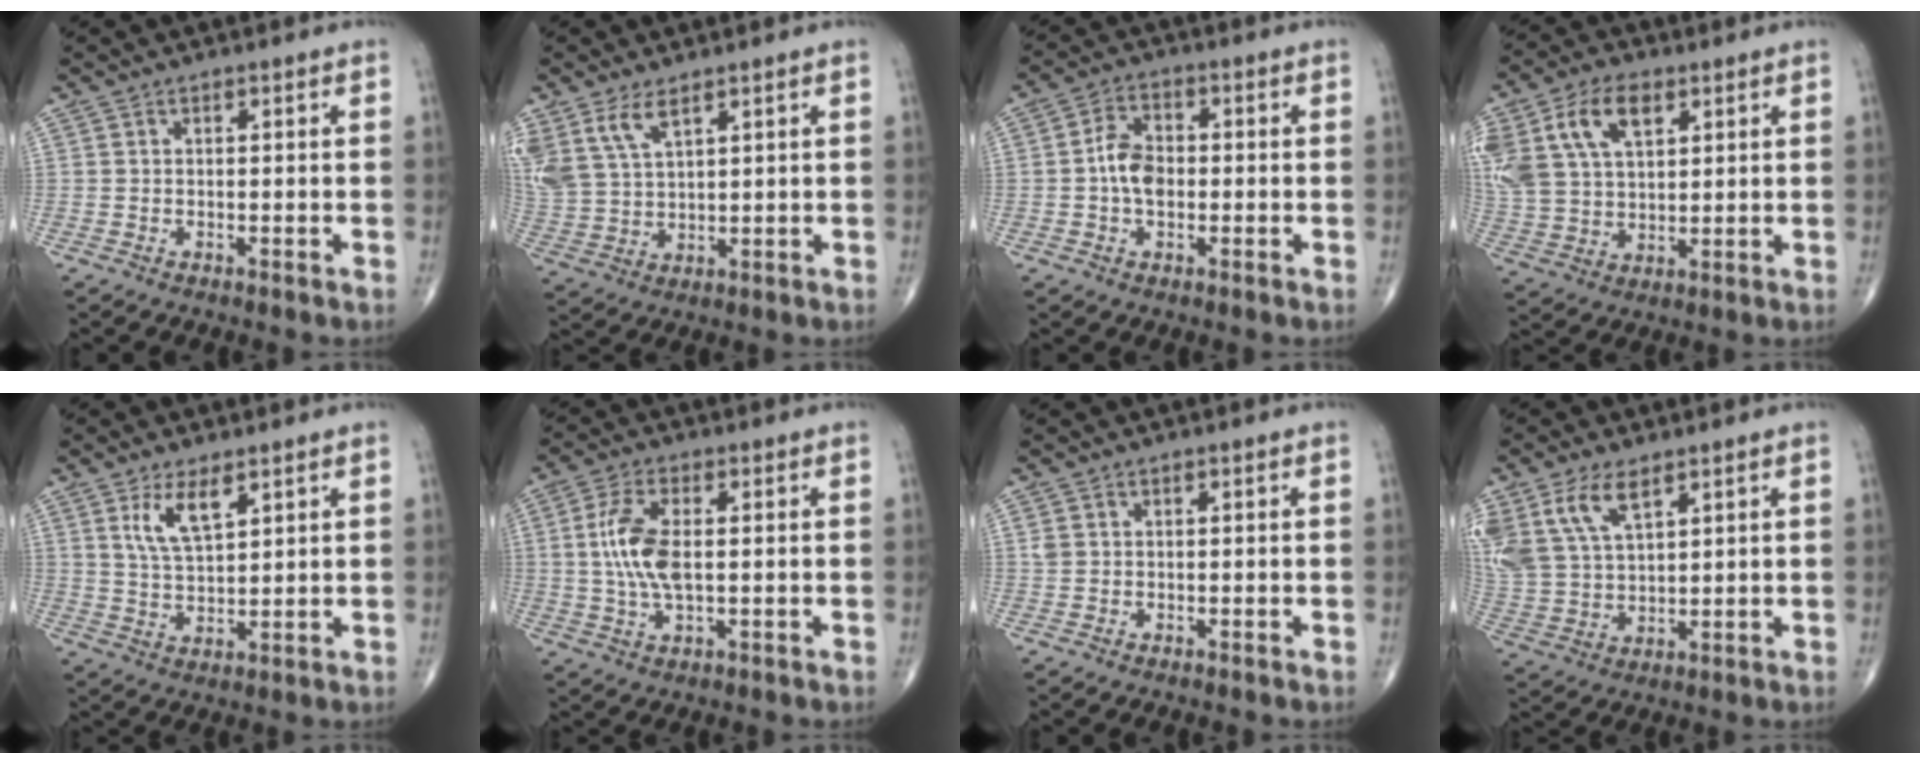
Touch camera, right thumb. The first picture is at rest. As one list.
[{"total": 9.3, "force": [5.5, 4.5, 6.0], "torque": [-0.131, -0.012, 0.125]}, {"total": 6.2, "force": [-0.5, 4.1, 4.6], "torque": [-0.076, 0.016, -0.017]}, {"total": 17.4, "force": [7.2, 10.7, 11.6], "torque": [-0.251, 0.001, 0.141]}, {"total": 6.9, "force": [3.6, 2.7, 5.2], "torque": [-0.093, -0.021, 0.075]}, {"total": 9.2, "force": [0.7, 4.1, 8.2], "torque": [-0.182, 0.001, 0.015]}, {"total": 1.1, "force": [0.3, 0.9, 0.6], "torque": [-0.011, 0.004, 0.007]}, {"total": 12.8, "force": [6.9, 6.8, 8.4], "torque": [-0.175, -0.015, 0.146]}]